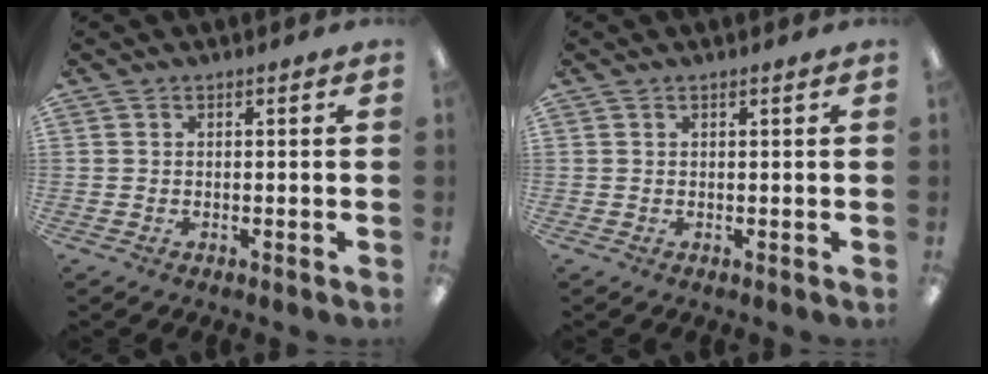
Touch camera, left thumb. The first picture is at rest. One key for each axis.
{"total": 0.6, "fx": 0.5, "fy": 0.0, "fz": 0.4, "tx": -0.009, "ty": 0.001, "tz": 0.008}